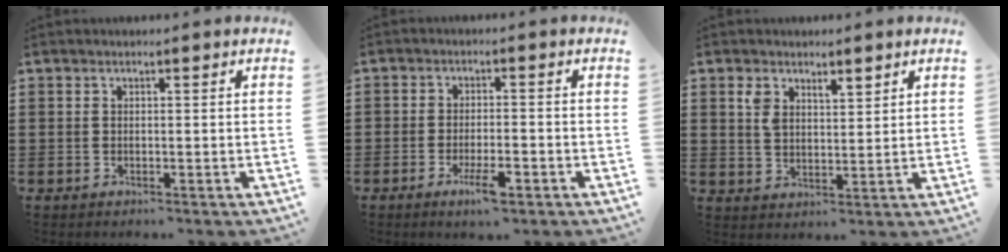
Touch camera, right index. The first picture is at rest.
{"total": 4.5, "force": [-2.5, 1.3, 3.6], "torque": [-0.068, -0.001, -0.046]}
{"total": 3.7, "force": [2.6, 1.9, 1.7], "torque": [-0.043, 0.011, 0.049]}